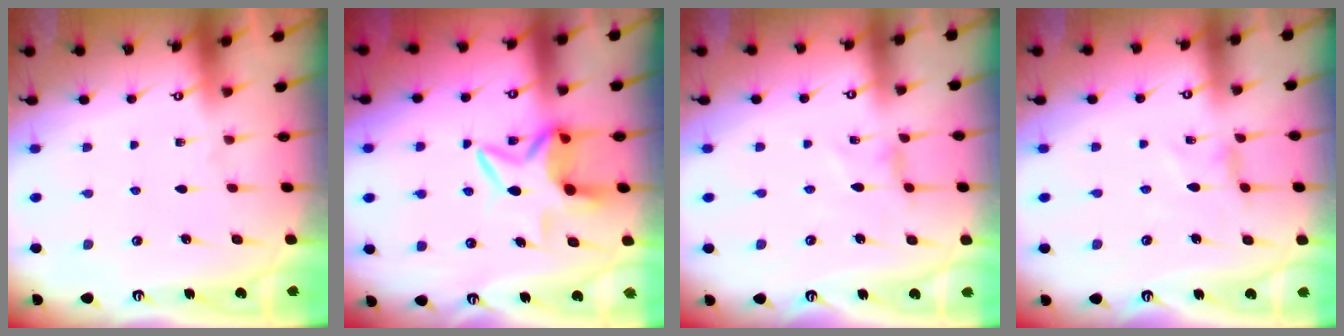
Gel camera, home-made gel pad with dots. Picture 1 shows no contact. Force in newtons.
{"total": 7.8, "press": 7.7, "slide": 1.2}
{"total": 1.5, "press": 1.5, "slide": 0.3}
{"total": 1.5, "press": 1.5, "slide": 0.3}